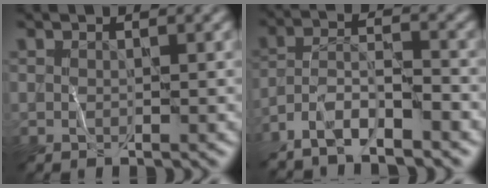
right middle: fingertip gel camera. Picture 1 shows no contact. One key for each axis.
{"total": 5.8, "fx": -4.6, "fy": 1.1, "fz": 3.5, "tx": -0.060, "ty": 0.007, "tz": -0.089}